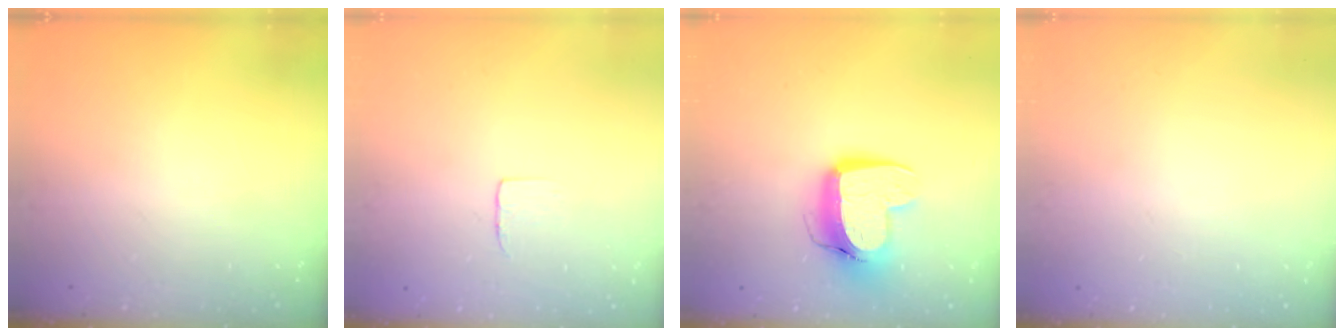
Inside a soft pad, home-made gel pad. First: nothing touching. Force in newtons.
{"total": 3.4, "press": 3.4, "slide": 0.3}
{"total": 12.9, "press": 12.9, "slide": 1.2}
{"total": 0.0}